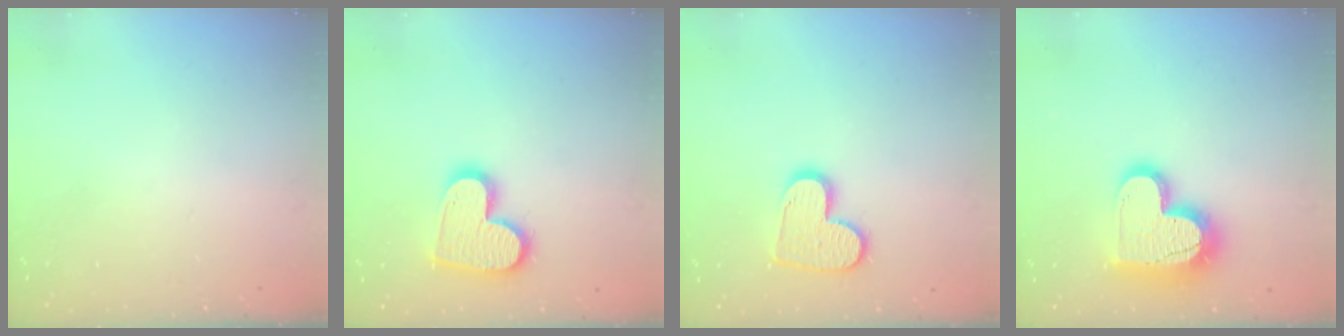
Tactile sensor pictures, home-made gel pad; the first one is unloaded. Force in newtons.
{"total": 14.9, "press": 14.8, "slide": 1.1}
{"total": 13.0, "press": 13.0, "slide": 1.0}
{"total": 17.7, "press": 17.7, "slide": 1.5}